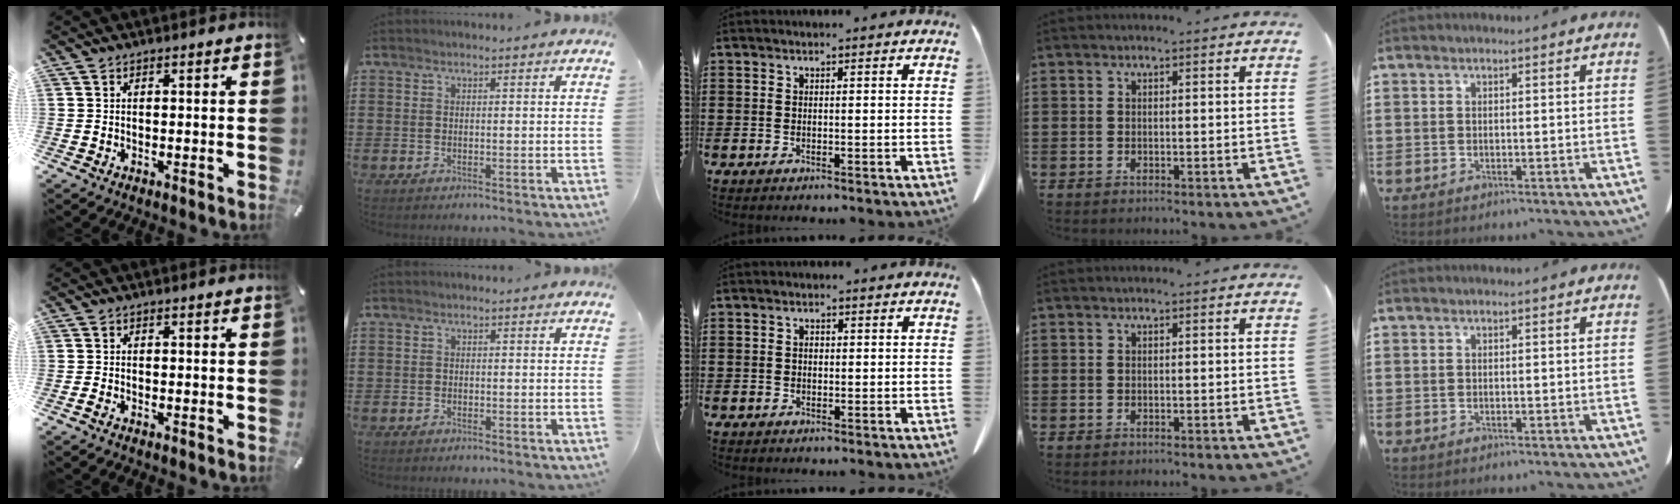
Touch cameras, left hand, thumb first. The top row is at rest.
{"thumb": {"total": 1.1, "force": [-0.9, 0.4, 0.5], "torque": [-0.011, -0.001, -0.016]}, "index": {"total": 0.5, "force": [-0.4, 0.3, 0.1], "torque": [-0.005, 0.000, -0.009]}, "middle": {"total": 0.9, "force": [0.1, 0.7, 0.6], "torque": [-0.014, 0.002, 0.002]}}